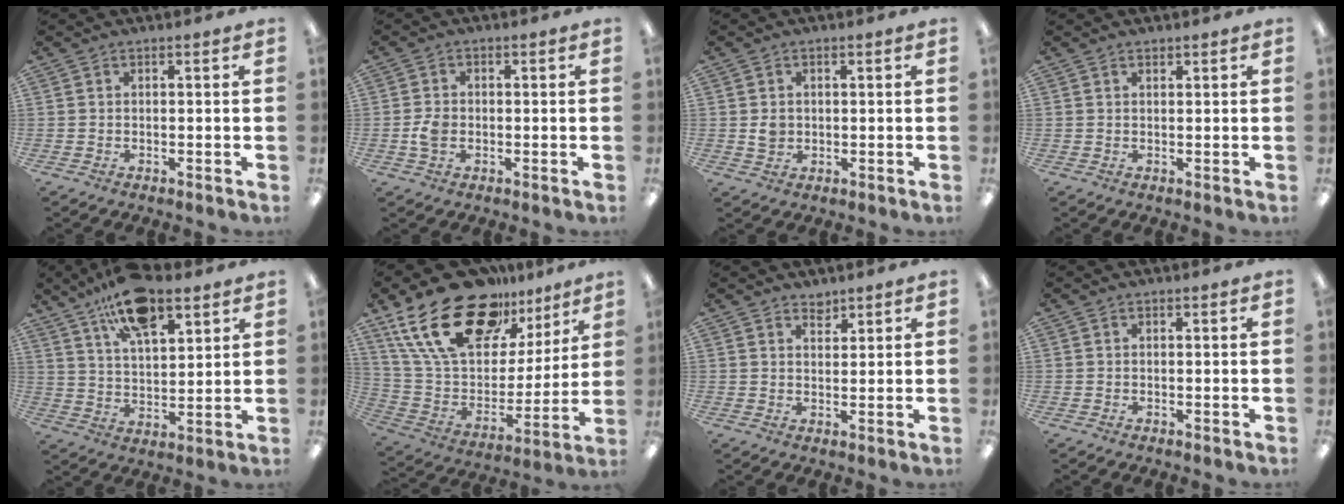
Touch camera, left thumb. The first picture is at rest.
{"total": 3.4, "force": [-0.6, 2.4, 2.3], "torque": [-0.050, 0.003, -0.012]}
{"total": 2.6, "force": [0.2, 2.3, 1.3], "torque": [-0.018, 0.002, 0.002]}
{"total": 0.7, "force": [0.7, 0.2, 0.2], "torque": [-0.005, 0.000, 0.013]}
{"total": 14.4, "force": [10.1, 5.8, 8.4], "torque": [-0.138, -0.044, 0.176]}
{"total": 26.4, "force": [17.0, 13.9, 14.7], "torque": [-0.275, -0.093, 0.306]}
{"total": 2.3, "force": [2.2, 0.8, 0.1], "torque": [0.010, -0.017, 0.038]}
{"total": 0.0}